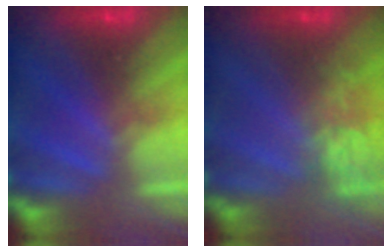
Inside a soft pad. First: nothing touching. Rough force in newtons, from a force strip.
{"total": 5.1}